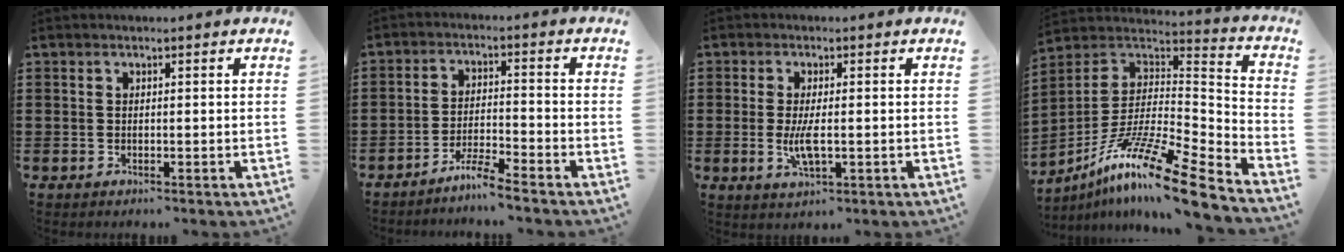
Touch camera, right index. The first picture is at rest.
{"total": 4.1, "force": [-3.8, -0.5, 1.3], "torque": [-0.031, -0.001, -0.078]}
{"total": 4.4, "force": [-0.6, 1.3, 4.2], "torque": [-0.093, -0.009, -0.016]}
{"total": 14.6, "force": [-10.4, 1.2, 10.1], "torque": [-0.178, 0.018, -0.191]}